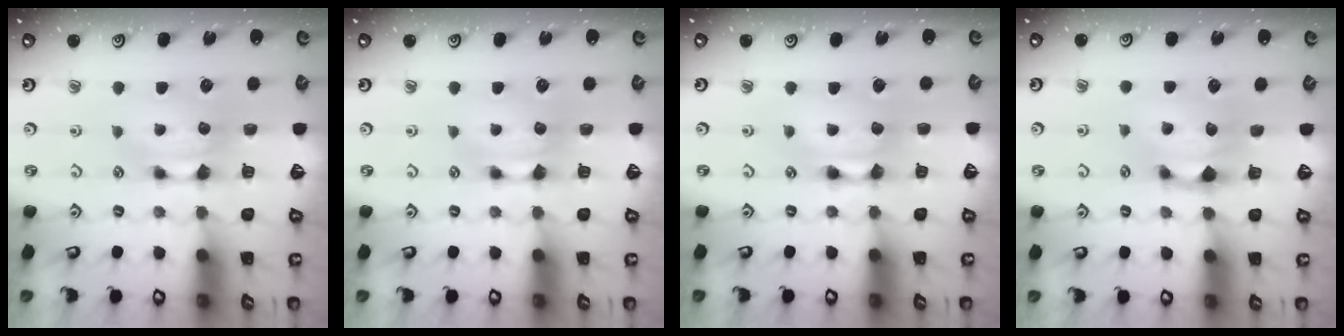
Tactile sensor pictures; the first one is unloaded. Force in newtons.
{"total": 0.0}
{"total": 2.0, "press": 2.0, "slide": 0.1}
{"total": 1.0, "press": 0.2, "slide": 0.9}